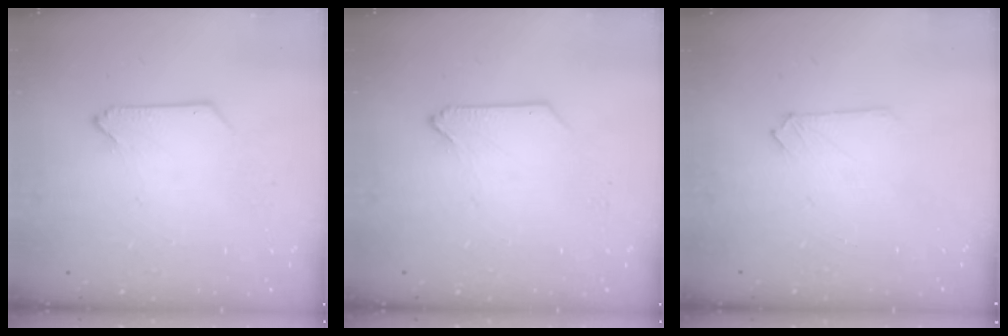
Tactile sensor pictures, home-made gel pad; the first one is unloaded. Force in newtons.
{"total": 0.0}
{"total": 2.6, "press": 2.6, "slide": 0.6}